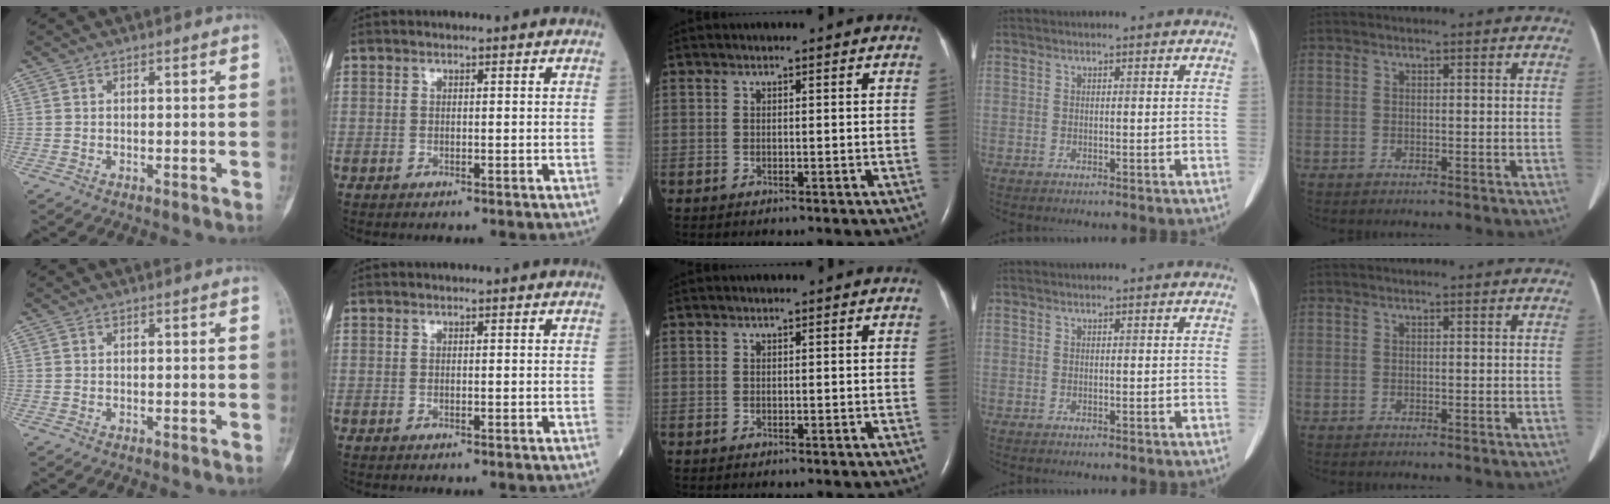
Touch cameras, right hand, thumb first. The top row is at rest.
{}